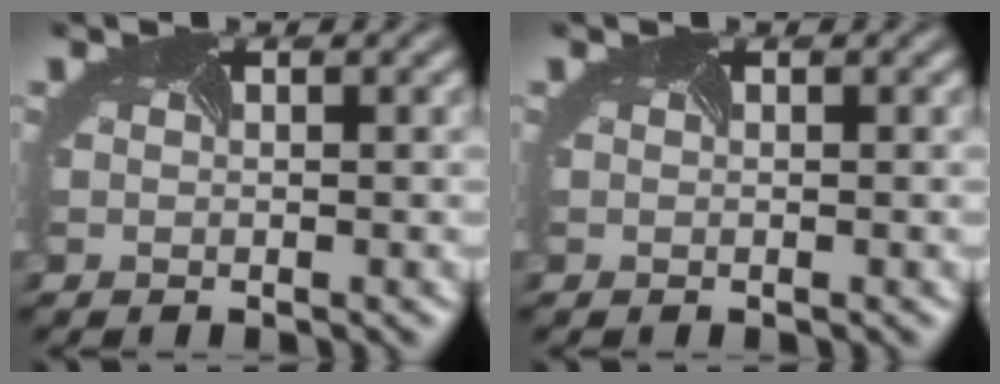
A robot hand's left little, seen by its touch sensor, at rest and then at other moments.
{"total": 0.0}